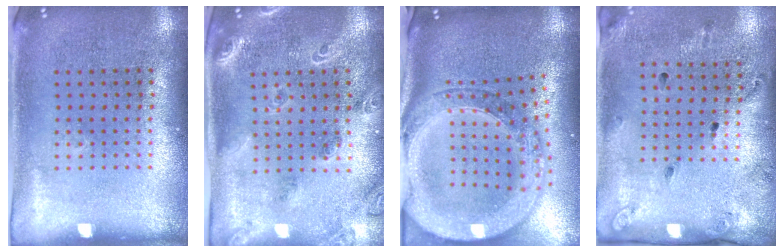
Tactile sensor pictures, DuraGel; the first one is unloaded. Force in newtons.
{"total": 1.8, "press": 1.7, "slide": 0.8}
{"total": 3.8, "press": 3.0, "slide": 2.4}
{"total": 1.8, "press": 1.2, "slide": 1.4}